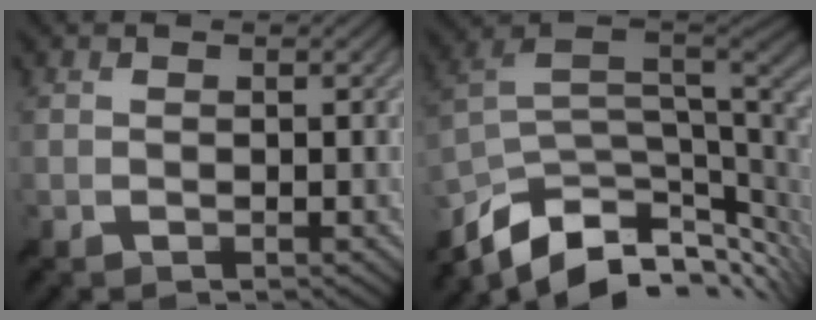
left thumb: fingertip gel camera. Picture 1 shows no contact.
{"total": 12.3, "force": [-5.5, 6.4, 8.9], "torque": [-0.210, -0.025, -0.087]}